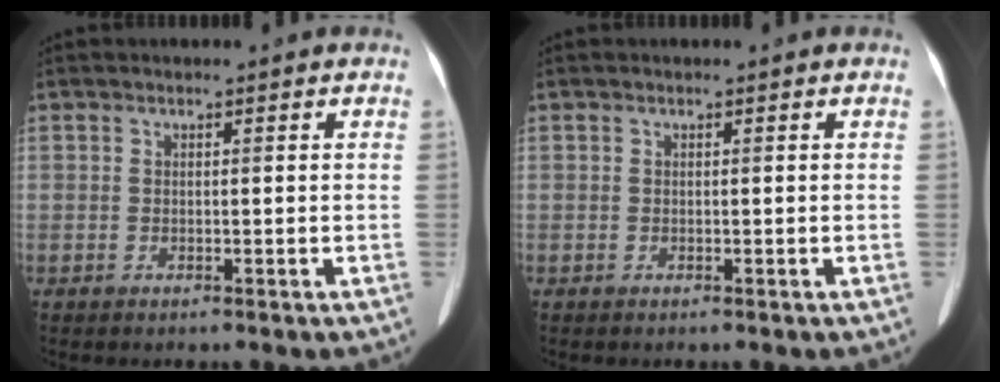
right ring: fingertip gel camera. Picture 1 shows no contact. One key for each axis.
{"total": 0.0}